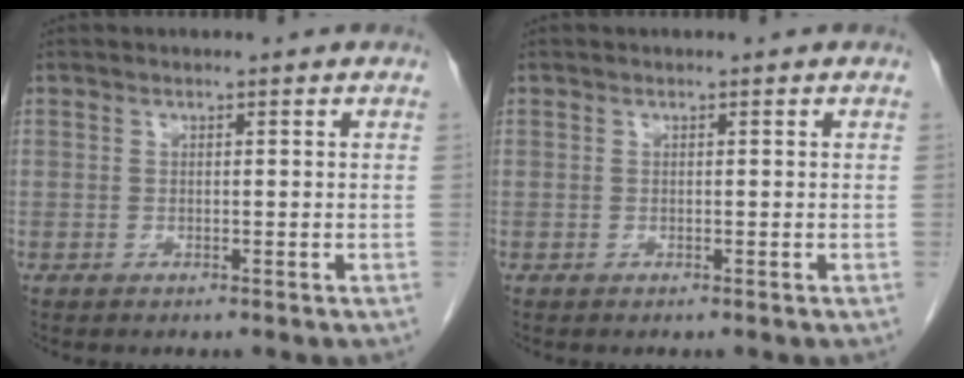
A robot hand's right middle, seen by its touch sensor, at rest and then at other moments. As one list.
[{"total": 0.0}]